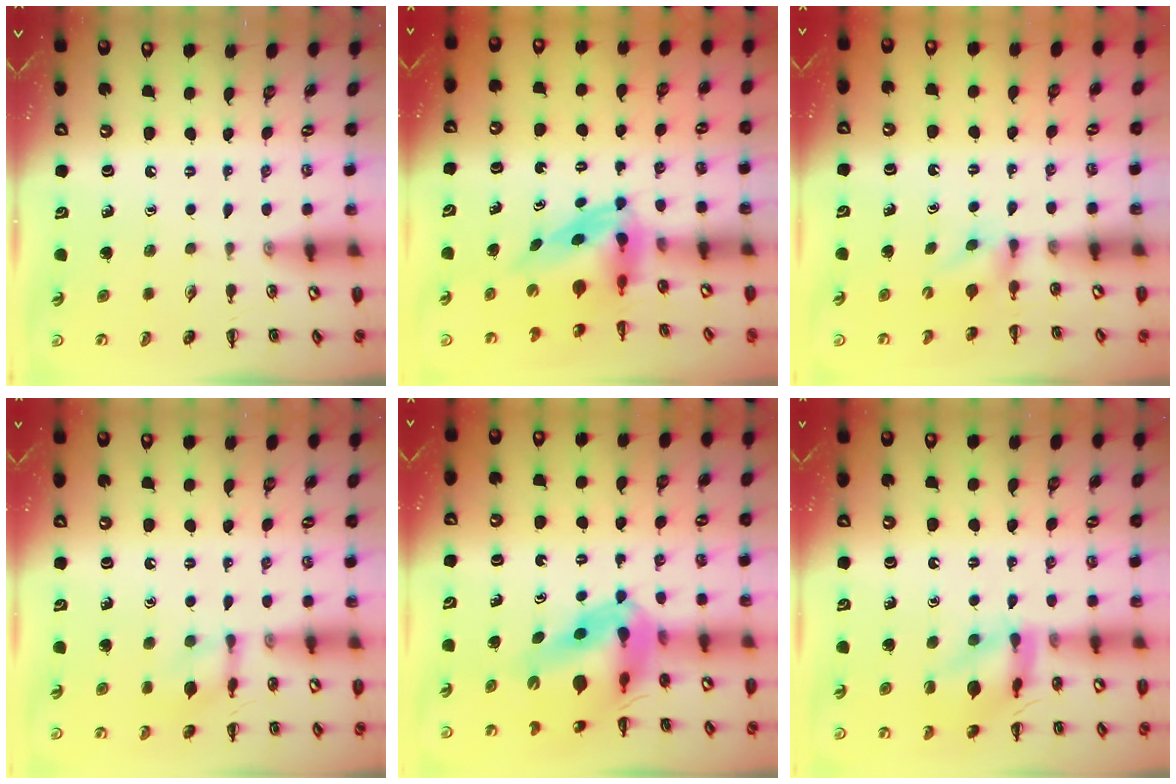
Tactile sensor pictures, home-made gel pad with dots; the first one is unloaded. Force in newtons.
{"total": 4.0, "press": 3.9, "slide": 1.0}
{"total": 3.5, "press": 3.3, "slide": 1.0}
{"total": 8.6, "press": 8.6, "slide": 0.4}
{"total": 9.5, "press": 9.1, "slide": 2.7}
{"total": 14.0, "press": 13.9, "slide": 1.4}